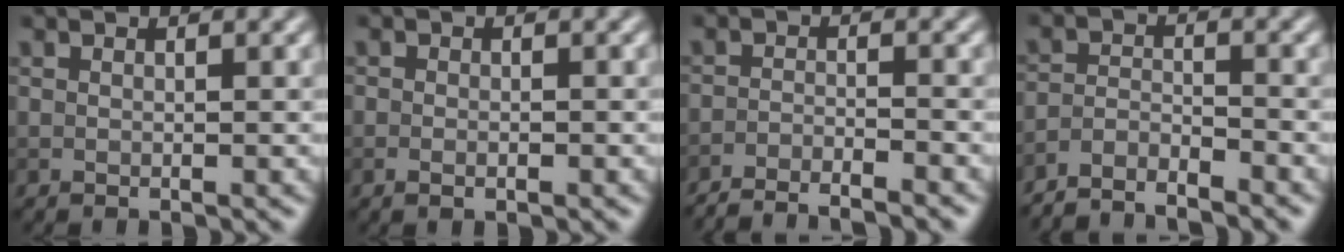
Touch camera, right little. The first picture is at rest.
{"total": 1.3, "force": [-0.3, 0.8, 1.0], "torque": [-0.002, -0.002, -0.006]}
{"total": 5.1, "force": [-4.8, 0.6, 1.8], "torque": [-0.030, -0.010, -0.078]}
{"total": 3.8, "force": [-3.7, 0.5, 0.9], "torque": [-0.016, -0.003, -0.074]}